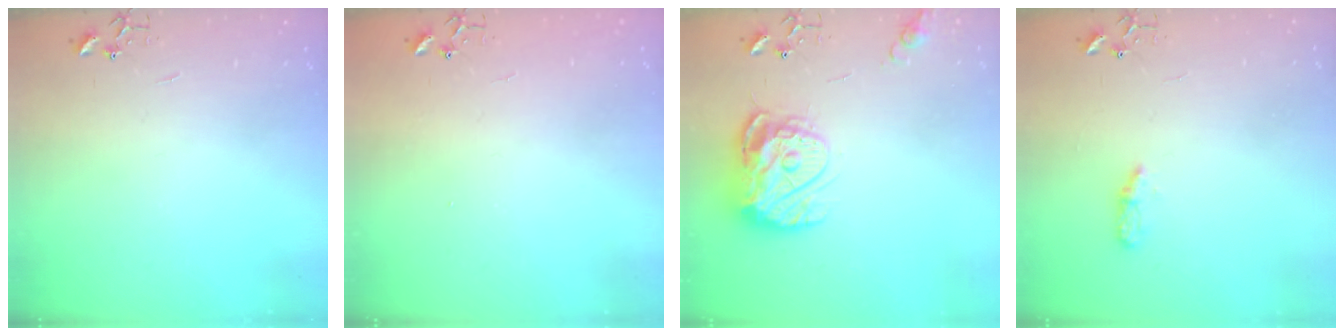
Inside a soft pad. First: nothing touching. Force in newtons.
{"total": 1.1, "press": 1.1, "slide": 0.1}
{"total": 14.4, "press": 14.4, "slide": 1.3}
{"total": 4.9, "press": 4.8, "slide": 0.6}